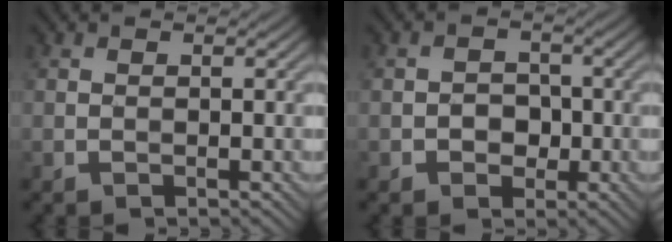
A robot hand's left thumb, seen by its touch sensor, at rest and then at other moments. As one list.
[{"total": 2.7, "force": [-0.8, 2.3, 1.2], "torque": [-0.007, 0.000, -0.023]}]